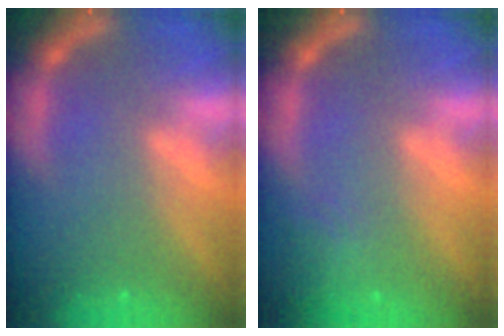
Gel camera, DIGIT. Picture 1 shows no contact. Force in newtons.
{"total": 2.9}